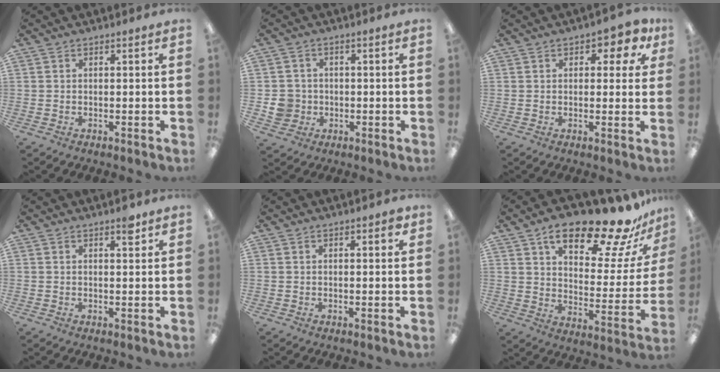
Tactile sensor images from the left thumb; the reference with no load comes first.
{"total": 5.8, "force": [-0.9, 5.5, 1.6], "torque": [-0.031, 0.013, -0.012]}
{"total": 4.4, "force": [1.8, 2.6, 3.0], "torque": [-0.038, 0.001, 0.029]}
{"total": 2.8, "force": [2.1, 0.9, 1.7], "torque": [-0.012, -0.008, 0.031]}
{"total": 1.5, "force": [1.0, 0.6, 0.9], "torque": [-0.010, -0.001, 0.016]}
{"total": 21.8, "force": [16.2, 7.0, 12.8], "torque": [-0.185, -0.109, 0.266]}